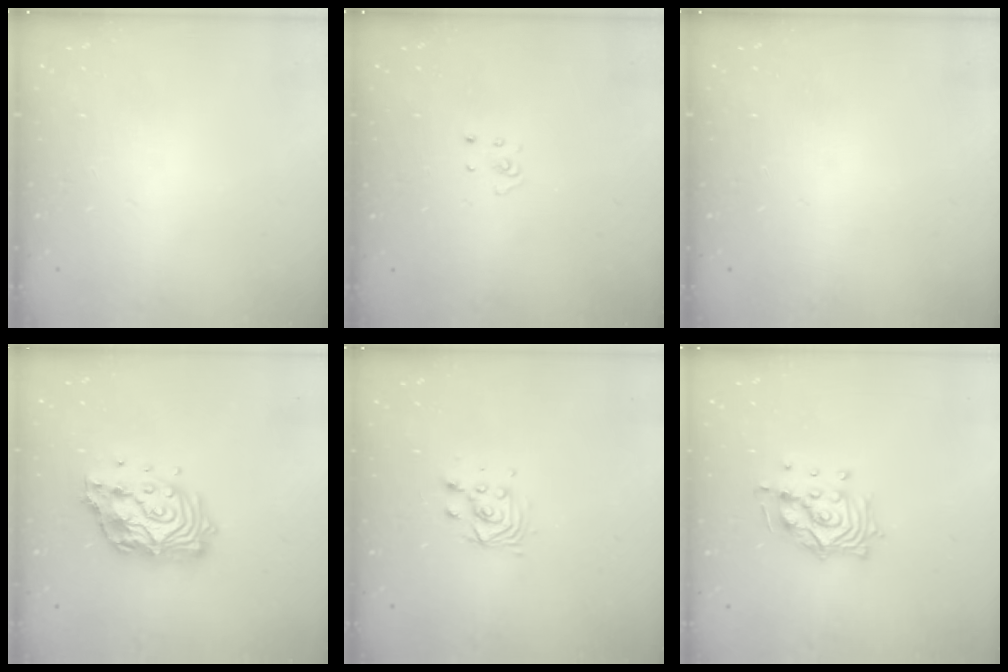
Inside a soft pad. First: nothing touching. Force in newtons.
{"total": 2.3, "press": 2.3, "slide": 0.2}
{"total": 0.0}
{"total": 14.9, "press": 14.8, "slide": 1.5}
{"total": 5.0, "press": 5.0, "slide": 0.3}
{"total": 12.8, "press": 12.7, "slide": 1.6}